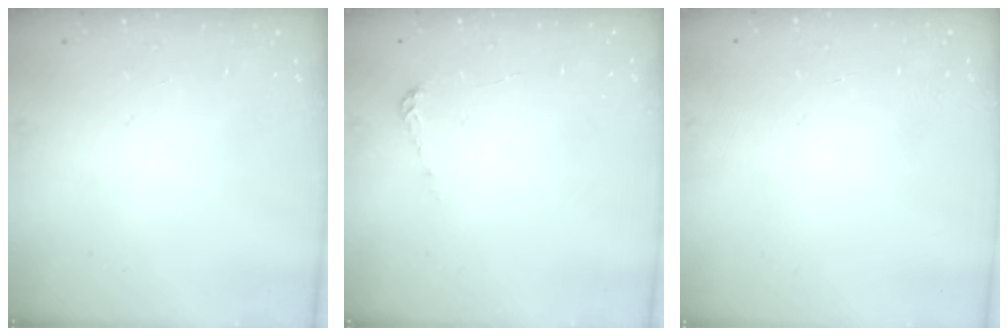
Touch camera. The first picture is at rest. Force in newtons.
{"total": 3.9, "press": 3.9, "slide": 0.3}
{"total": 0.0}